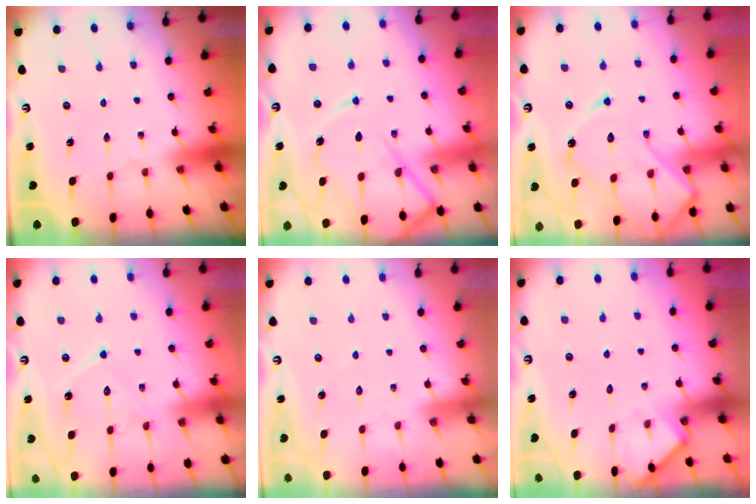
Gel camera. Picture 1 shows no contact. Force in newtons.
{"total": 12.1, "press": 12.0, "slide": 1.3}
{"total": 16.7, "press": 16.6, "slide": 1.7}
{"total": 11.6, "press": 11.6, "slide": 0.9}
{"total": 3.0, "press": 2.9, "slide": 0.3}
{"total": 5.5, "press": 5.5, "slide": 0.4}